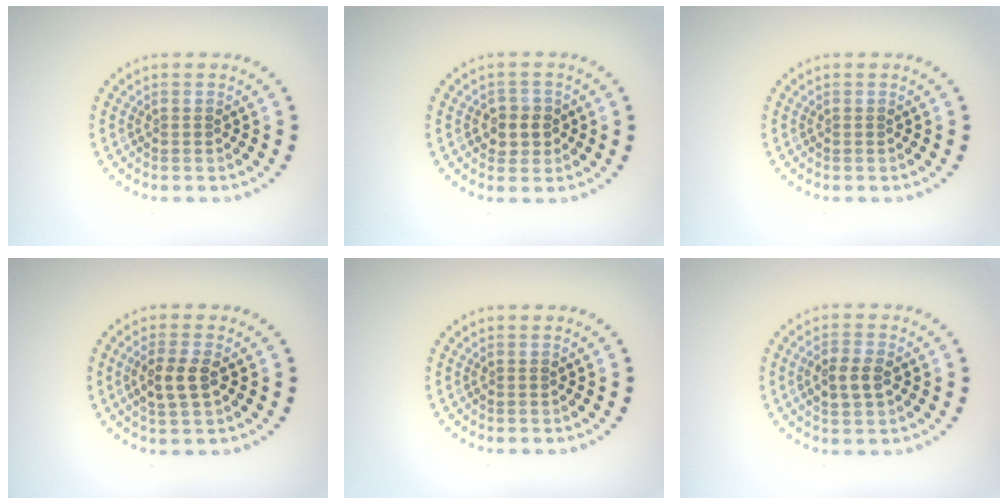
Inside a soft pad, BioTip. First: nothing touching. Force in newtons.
{"total": 2.2, "press": 2.0, "slide": 0.8}
{"total": 0.0}
{"total": 2.9, "press": 2.8, "slide": 0.9}
{"total": 0.0}
{"total": 2.8, "press": 2.8, "slide": 0.3}